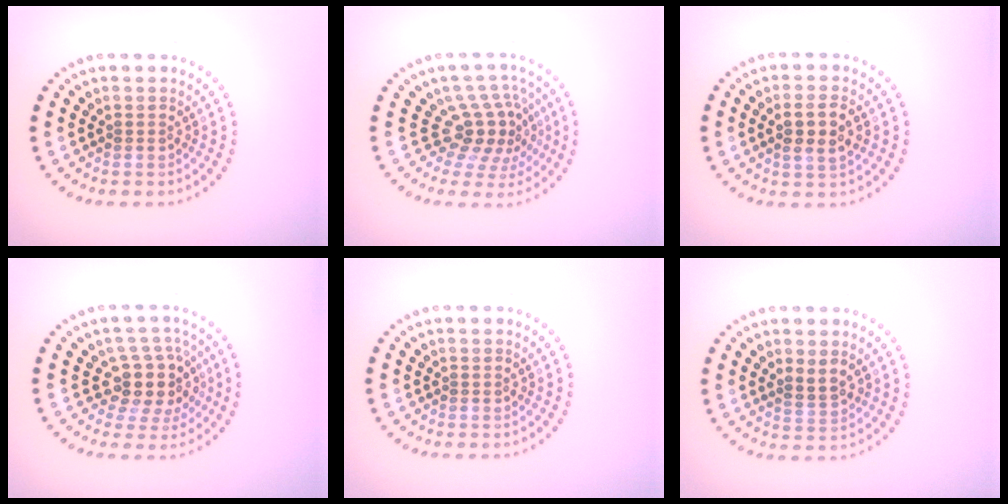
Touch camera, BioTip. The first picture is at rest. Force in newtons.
{"total": 4.1, "press": 2.9, "slide": 2.9}
{"total": 2.8, "press": 2.7, "slide": 0.8}
{"total": 4.1, "press": 3.4, "slide": 2.4}
{"total": 0.0}
{"total": 1.9, "press": 1.8, "slide": 0.7}